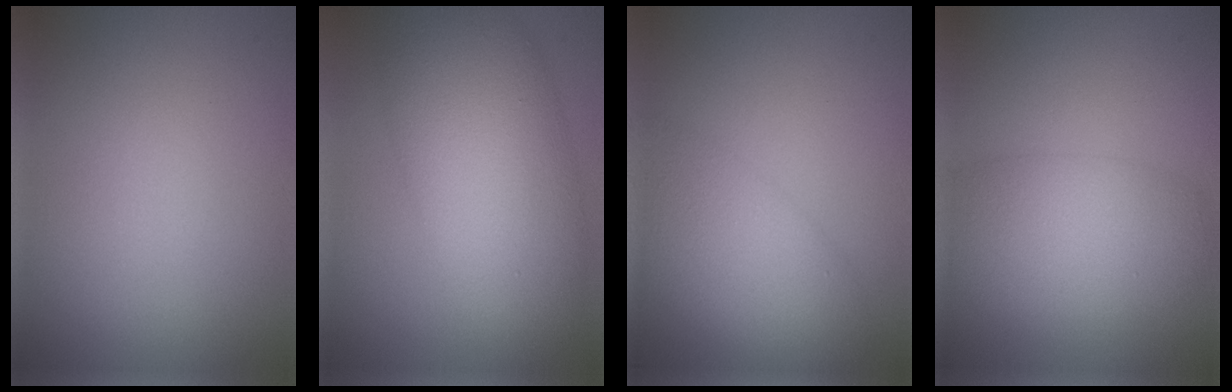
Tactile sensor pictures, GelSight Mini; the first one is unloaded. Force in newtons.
{"total": 9.9, "press": 9.9, "slide": 0.1}
{"total": 7.2, "press": 7.2, "slide": 0.5}
{"total": 5.8, "press": 5.7, "slide": 0.6}